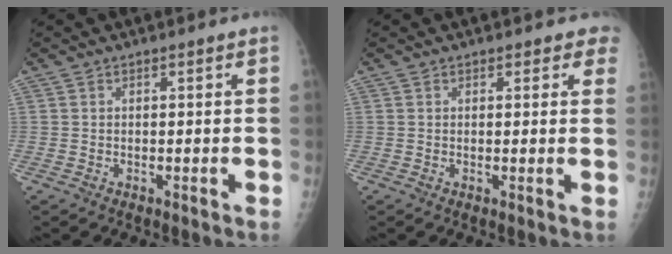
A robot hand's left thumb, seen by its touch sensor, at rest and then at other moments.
{"total": 2.9, "force": [2.3, 1.7, 0.4], "torque": [0.029, -0.009, 0.007]}